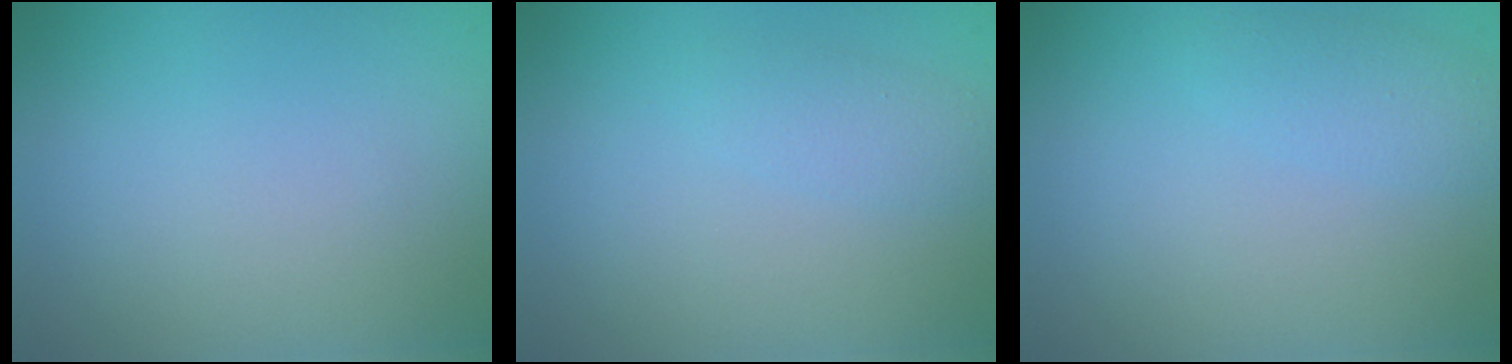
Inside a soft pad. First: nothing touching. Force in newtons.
{"total": 1.5, "press": 1.5, "slide": 0.1}
{"total": 1.7, "press": 1.7, "slide": 0.1}